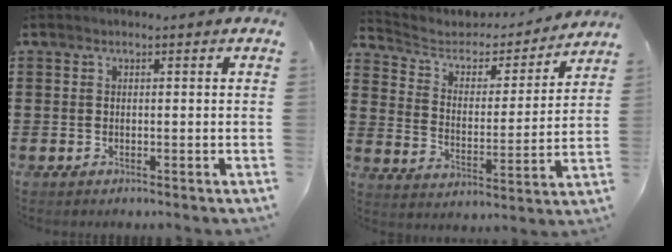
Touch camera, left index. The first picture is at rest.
{"total": 4.2, "force": [3.5, 2.1, 1.1], "torque": [-0.048, -0.024, 0.052]}